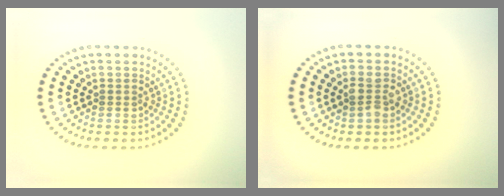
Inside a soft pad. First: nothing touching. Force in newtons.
{"total": 1.8, "press": 1.7, "slide": 0.2}